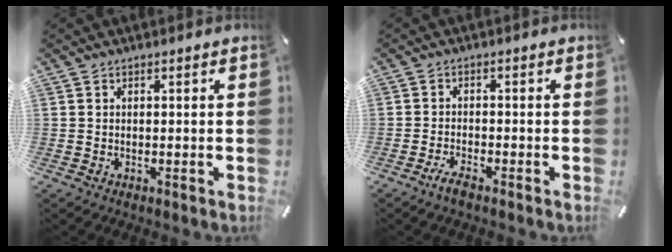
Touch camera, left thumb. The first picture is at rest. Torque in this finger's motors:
{"motor_torque": [-0.09, 0.10, 0.00, 0.00, 0.00]}